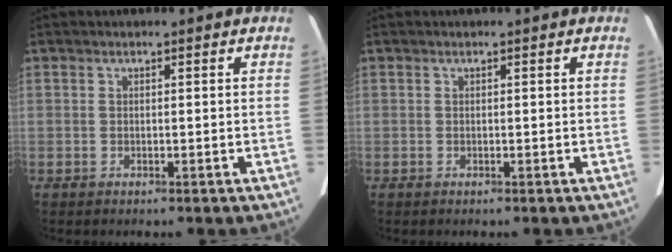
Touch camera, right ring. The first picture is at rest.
{"total": 0.0}